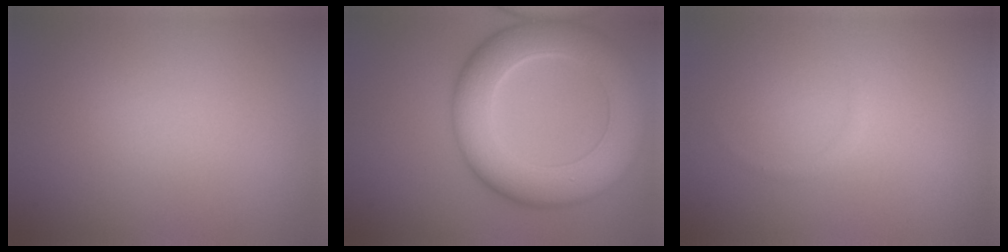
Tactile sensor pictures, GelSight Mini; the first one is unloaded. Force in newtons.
{"total": 9.5, "press": 9.5, "slide": 0.8}
{"total": 0.5, "press": 0.5, "slide": 0.0}